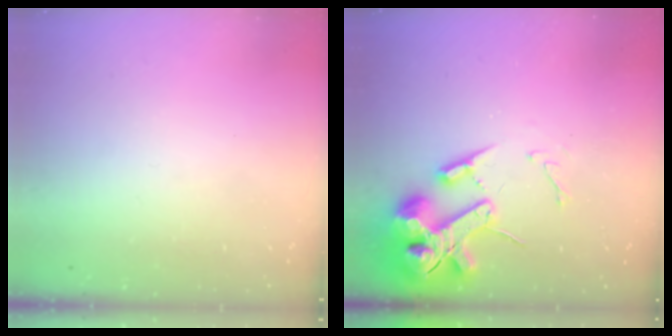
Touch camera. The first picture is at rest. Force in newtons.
{"total": 15.9, "press": 15.7, "slide": 2.4}